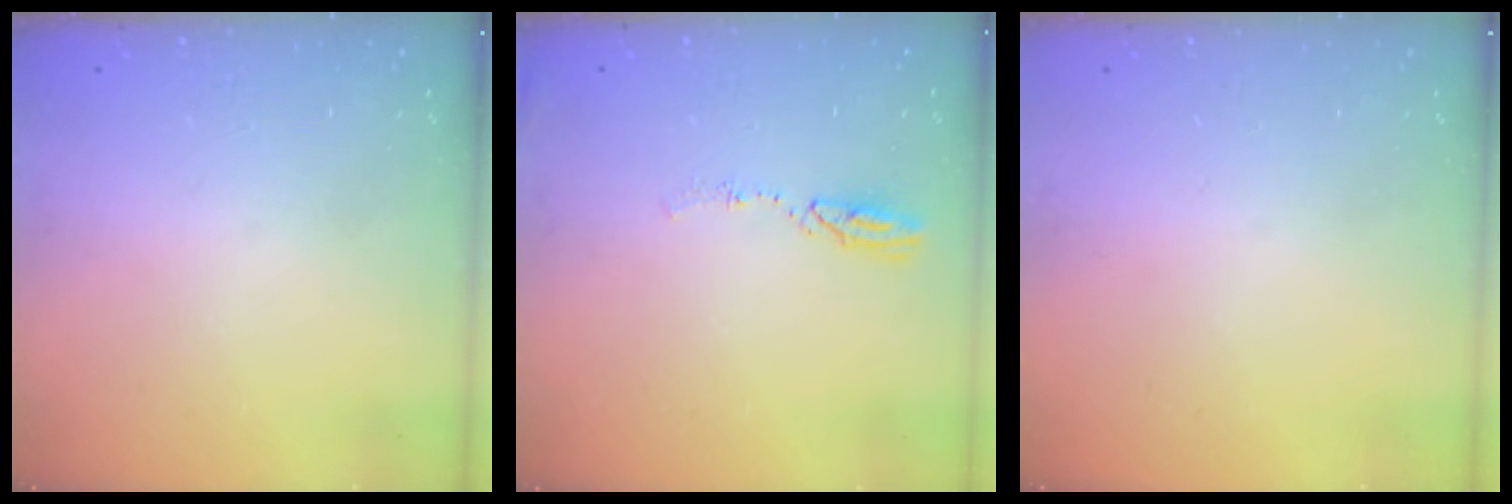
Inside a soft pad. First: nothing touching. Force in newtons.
{"total": 4.8, "press": 4.8, "slide": 0.4}
{"total": 0.0}